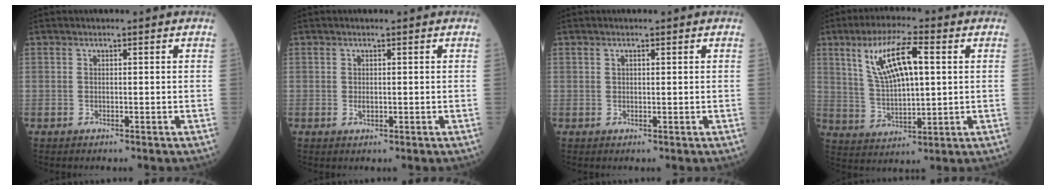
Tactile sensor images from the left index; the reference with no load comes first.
{"total": 0.8, "force": [-0.2, 0.6, 0.5], "torque": [-0.007, 0.000, -0.002]}
{"total": 0.7, "force": [0.4, 0.2, 0.6], "torque": [-0.012, 0.004, 0.007]}
{"total": 11.2, "force": [3.7, 3.0, 10.1], "torque": [-0.200, 0.012, 0.074]}